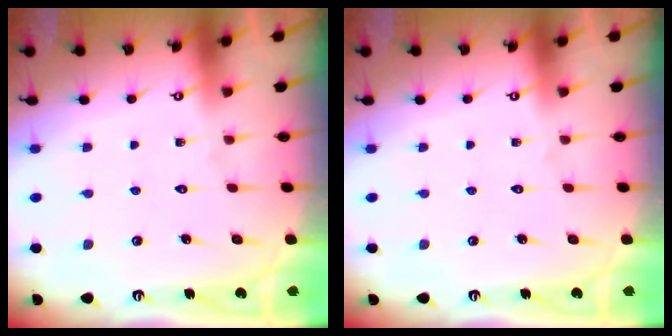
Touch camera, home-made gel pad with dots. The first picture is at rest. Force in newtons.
{"total": 0.0}